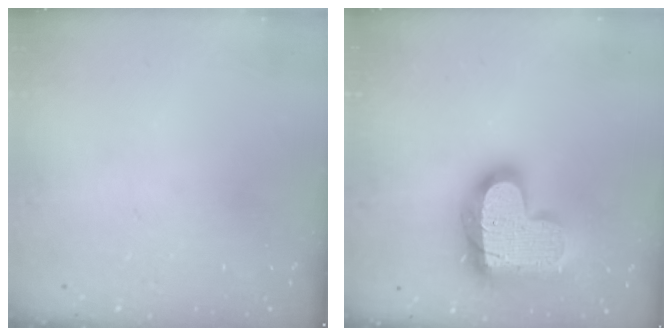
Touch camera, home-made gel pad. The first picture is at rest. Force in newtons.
{"total": 22.1, "press": 22.0, "slide": 1.5}